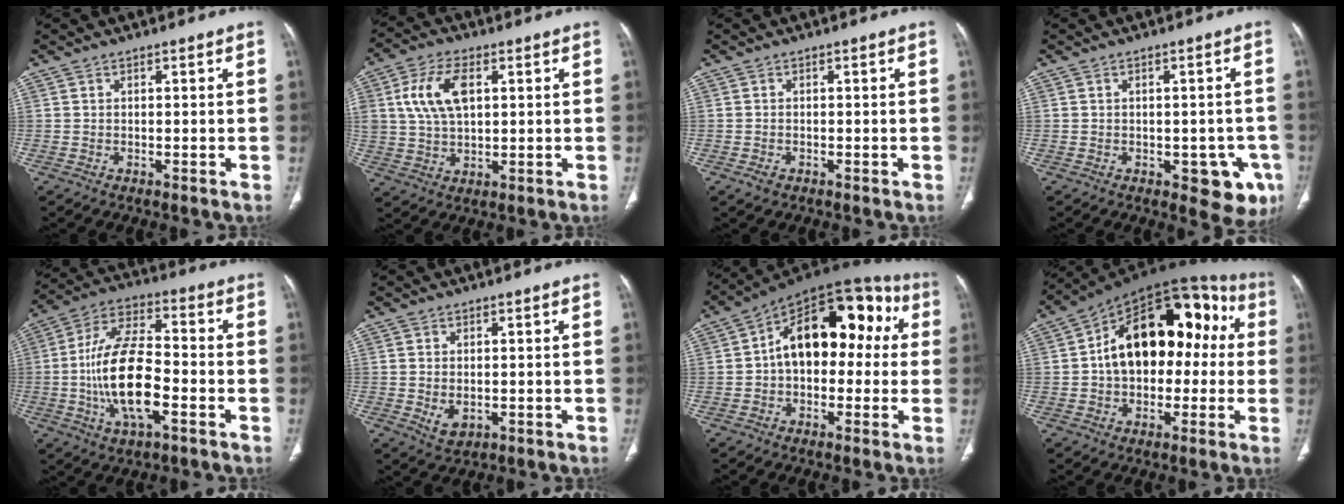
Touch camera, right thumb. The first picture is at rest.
{"total": 10.7, "force": [2.9, 6.3, 8.2], "torque": [-0.157, 0.003, 0.056]}
{"total": 1.4, "force": [-0.8, 0.9, 0.7], "torque": [-0.016, 0.001, -0.011]}
{"total": 7.6, "force": [-3.0, 3.8, 5.9], "torque": [-0.038, 0.002, -0.030]}
{"total": 16.7, "force": [-3.8, 7.1, 14.6], "torque": [-0.281, 0.026, -0.071]}
{"total": 3.6, "force": [-0.5, 2.4, 2.6], "torque": [-0.043, -0.007, 0.003]}
{"total": 19.2, "force": [2.2, 11.6, 15.1], "torque": [-0.180, 0.057, 0.019]}
{"total": 21.6, "force": [1.5, 13.6, 16.7], "torque": [-0.213, 0.052, 0.014]}